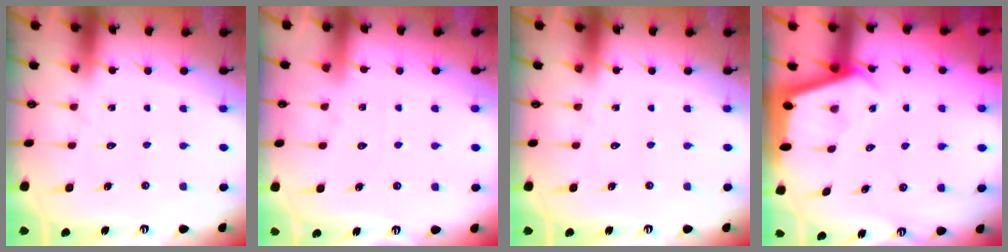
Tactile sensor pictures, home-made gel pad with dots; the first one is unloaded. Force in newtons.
{"total": 2.0, "press": 2.0, "slide": 0.3}
{"total": 0.0}
{"total": 2.8, "press": 2.8, "slide": 0.4}